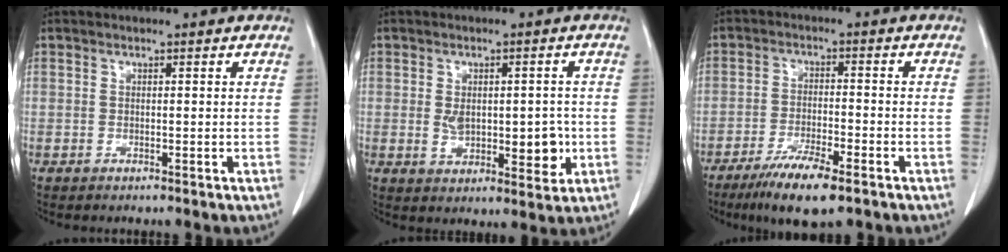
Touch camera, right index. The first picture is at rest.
{"total": 8.2, "force": [-0.7, 4.2, 6.9], "torque": [-0.094, 0.002, 0.004]}
{"total": 8.8, "force": [-5.9, 1.2, 6.4], "torque": [-0.112, -0.018, -0.099]}